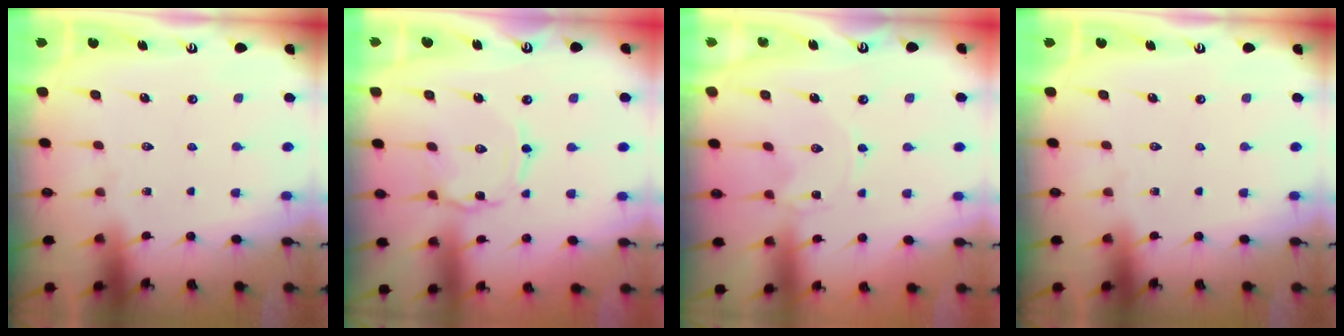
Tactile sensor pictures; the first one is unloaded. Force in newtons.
{"total": 0.7, "press": 0.7, "slide": 0.1}
{"total": 0.0}
{"total": 0.0}